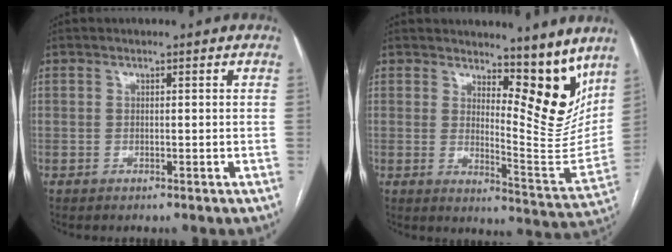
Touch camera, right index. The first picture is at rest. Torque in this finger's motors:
{"motor_torque": [-0.08, 0.54, 0.10, 0.01]}